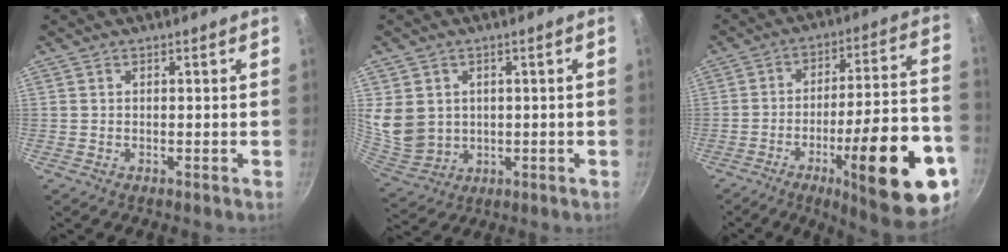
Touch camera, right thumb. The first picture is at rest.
{"total": 9.4, "force": [1.5, 8.0, 4.7], "torque": [-0.074, -0.017, 0.052]}
{"total": 25.7, "force": [-10.4, 6.6, 22.5], "torque": [-0.281, 0.039, -0.149]}